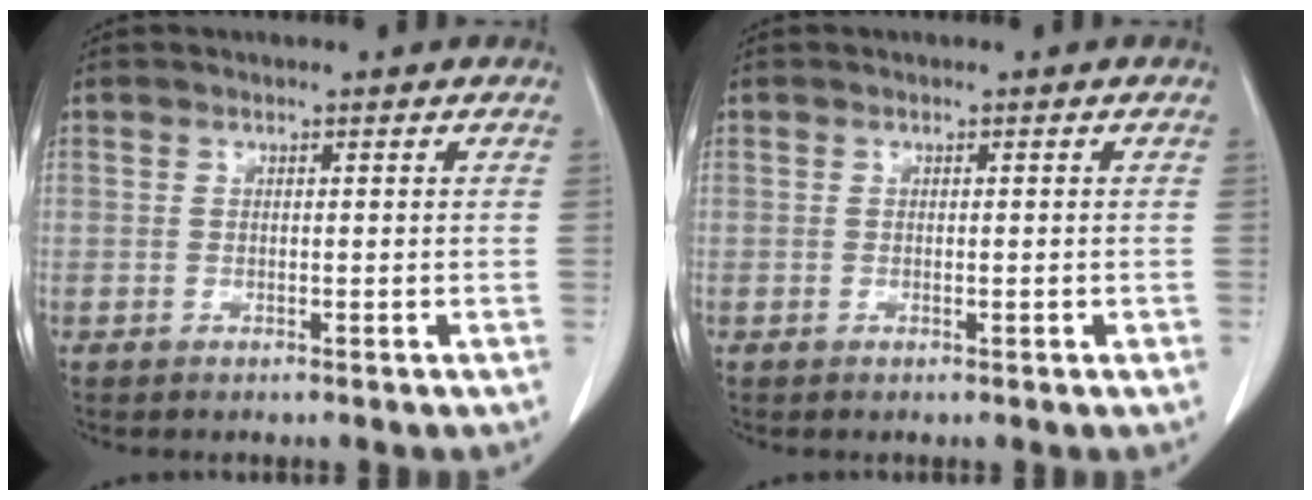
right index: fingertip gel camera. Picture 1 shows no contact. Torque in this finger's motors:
{"motor_torque": [-0.05, 0.02, -0.01, -0.01]}